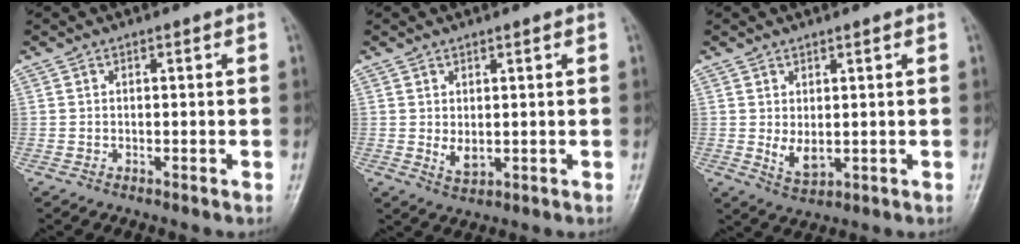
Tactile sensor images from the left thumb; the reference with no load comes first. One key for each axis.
{"total": 3.4, "fx": 0.7, "fy": 1.8, "fz": 2.8, "tx": -0.043, "ty": -0.012, "tz": 0.018}
{"total": 4.5, "fx": 0.7, "fy": 2.3, "fz": 3.8, "tx": -0.058, "ty": -0.012, "tz": 0.022}